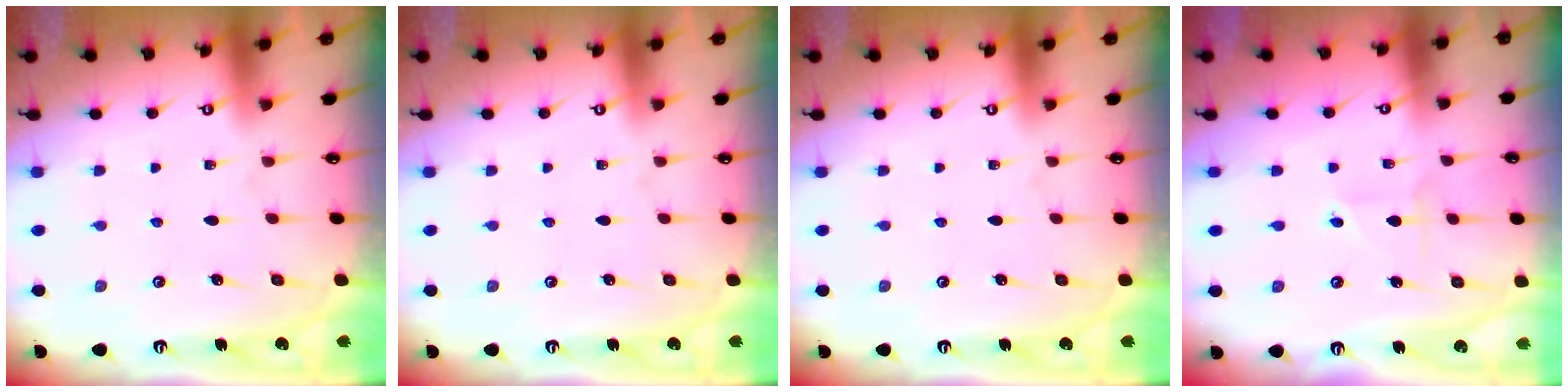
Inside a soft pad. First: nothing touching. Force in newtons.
{"total": 0.0}
{"total": 0.0}
{"total": 3.2, "press": 3.2, "slide": 0.3}